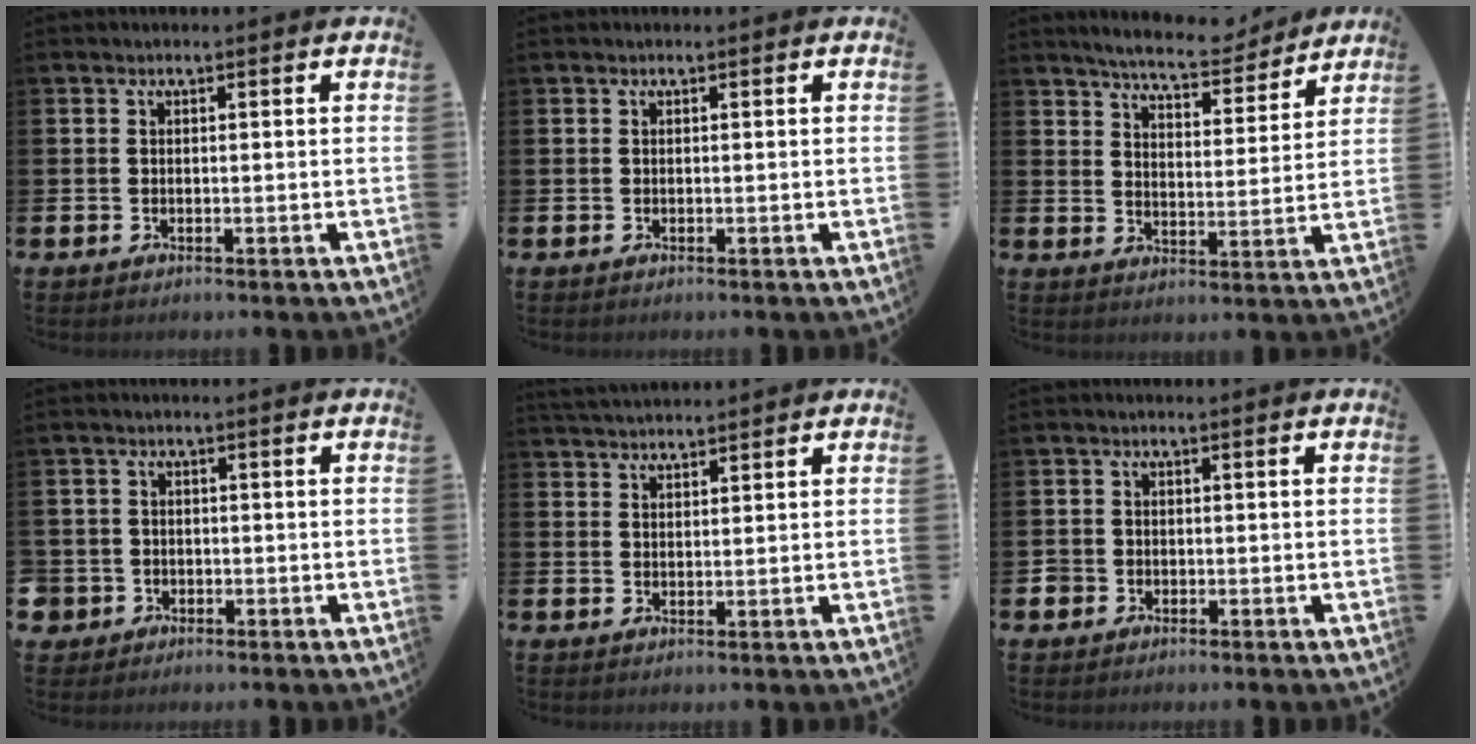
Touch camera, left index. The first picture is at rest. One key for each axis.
{"total": 0.0}
{"total": 6.8, "fx": 6.6, "fy": 0.8, "fz": 1.7, "tx": -0.045, "ty": -0.040, "tz": 0.114}
{"total": 2.3, "fx": -1.0, "fy": 2.0, "fz": -0.1, "tx": -0.013, "ty": 0.008, "tz": -0.024}
{"total": 2.7, "fx": 2.7, "fy": 0.3, "fz": 0.3, "tx": -0.010, "ty": -0.009, "tz": 0.050}
{"total": 1.6, "fx": -0.8, "fy": 1.4, "fz": 0.1, "tx": 0.000, "ty": 0.003, "tz": -0.021}